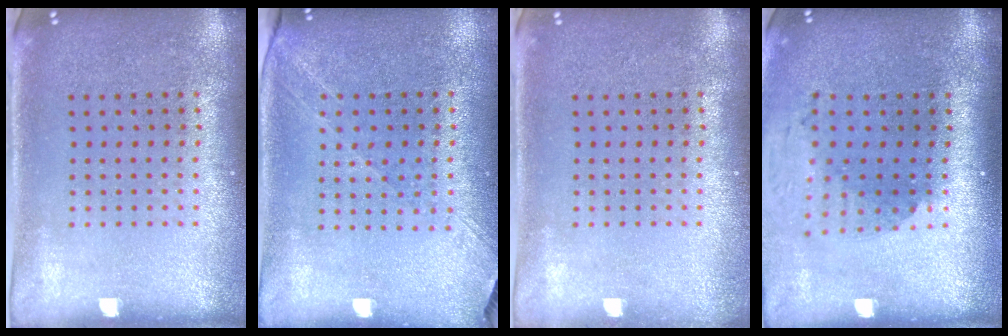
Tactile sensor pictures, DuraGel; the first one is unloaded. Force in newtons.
{"total": 1.5, "press": 1.3, "slide": 0.8}
{"total": 0.7, "press": 0.6, "slide": 0.3}
{"total": 1.9, "press": 1.4, "slide": 1.3}